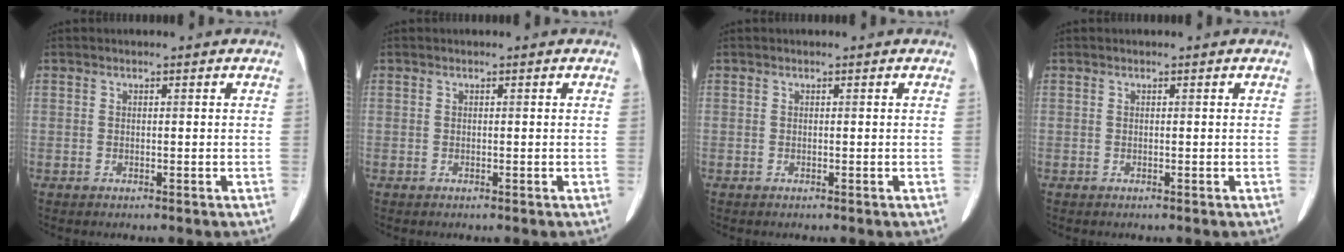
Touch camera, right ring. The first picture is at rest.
{"total": 0.0}
{"total": 0.0}
{"total": 0.0}